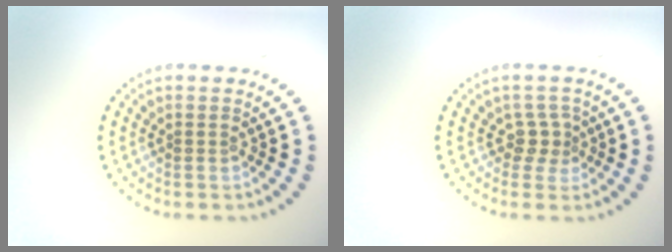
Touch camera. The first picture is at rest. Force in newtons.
{"total": 1.8, "press": 1.2, "slide": 1.4}